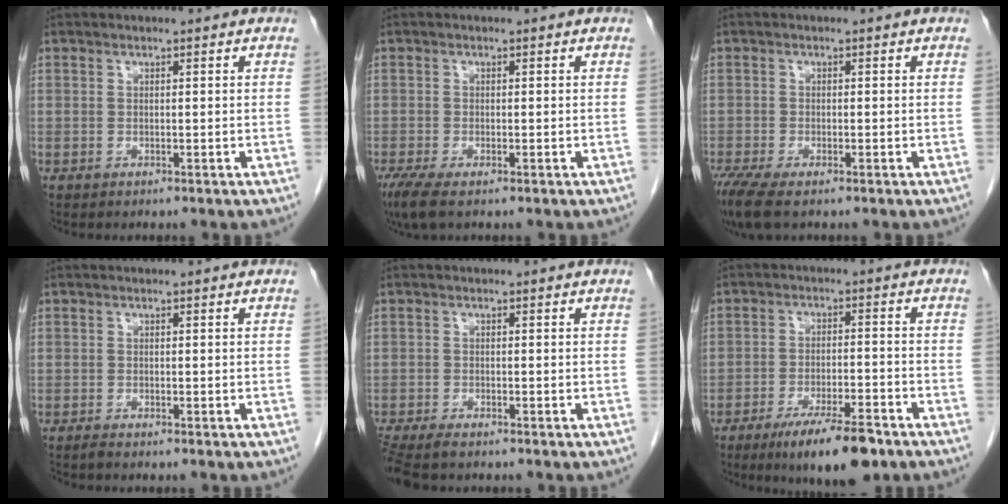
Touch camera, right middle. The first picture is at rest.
{"total": 3.8, "force": [-2.4, 1.0, 2.8], "torque": [-0.061, -0.013, -0.042]}
{"total": 5.3, "force": [-3.6, 1.4, 3.6], "torque": [-0.074, -0.017, -0.064]}
{"total": 0.6, "force": [-0.6, -0.1, 0.1], "torque": [-0.008, -0.002, -0.013]}
{"total": 5.0, "force": [-4.1, 1.0, 2.6], "torque": [-0.045, -0.013, -0.069]}
{"total": 10.3, "force": [-7.0, 2.0, 7.3], "torque": [-0.116, -0.015, -0.111]}